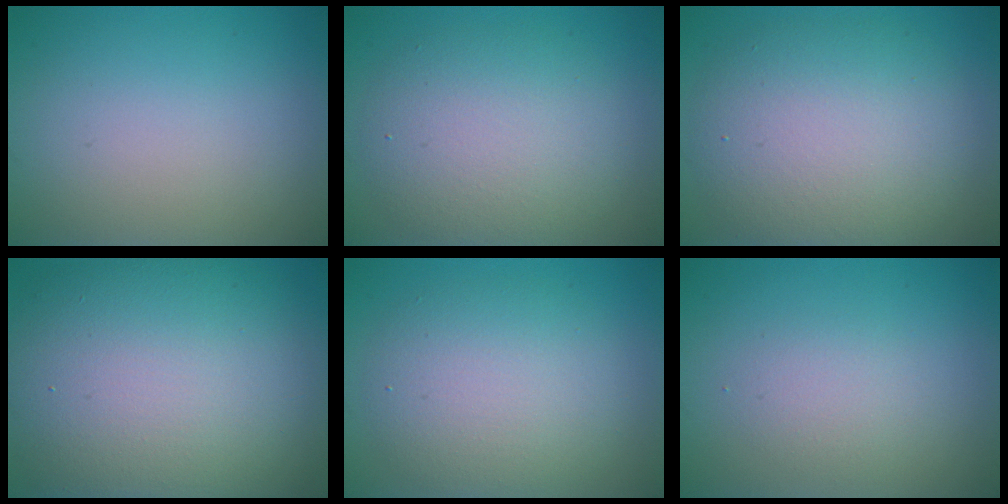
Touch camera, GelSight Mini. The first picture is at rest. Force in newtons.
{"total": 6.2, "press": 6.2, "slide": 0.2}
{"total": 8.3, "press": 8.2, "slide": 0.2}
{"total": 14.6, "press": 14.6, "slide": 0.4}
{"total": 5.7, "press": 5.7, "slide": 0.4}
{"total": 1.8, "press": 1.8, "slide": 0.0}